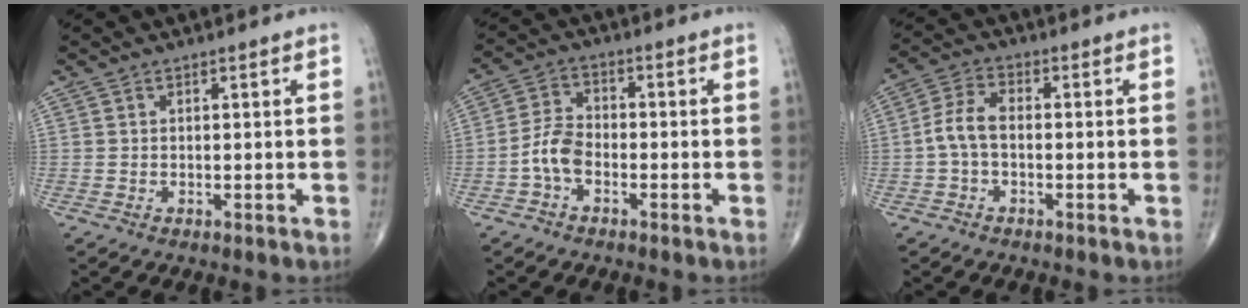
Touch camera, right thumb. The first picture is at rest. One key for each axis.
{"total": 5.4, "fx": -2.2, "fy": 3.2, "fz": 3.8, "tx": -0.071, "ty": 0.023, "tz": -0.051}
{"total": 5.3, "fx": -0.9, "fy": 2.9, "fz": 4.4, "tx": -0.092, "ty": 0.020, "tz": -0.025}